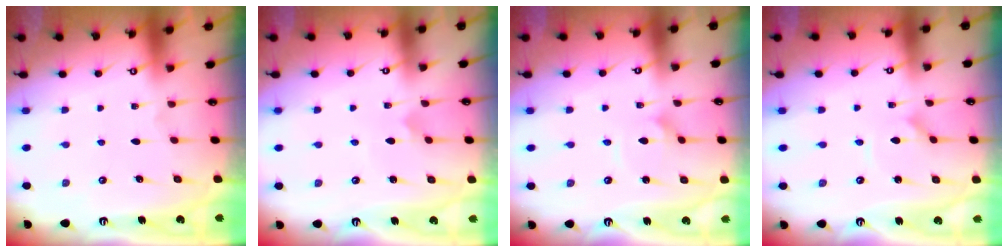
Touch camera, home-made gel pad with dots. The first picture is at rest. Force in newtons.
{"total": 3.2, "press": 3.2, "slide": 0.2}
{"total": 2.0, "press": 2.0, "slide": 0.1}
{"total": 1.2, "press": 1.1, "slide": 0.2}